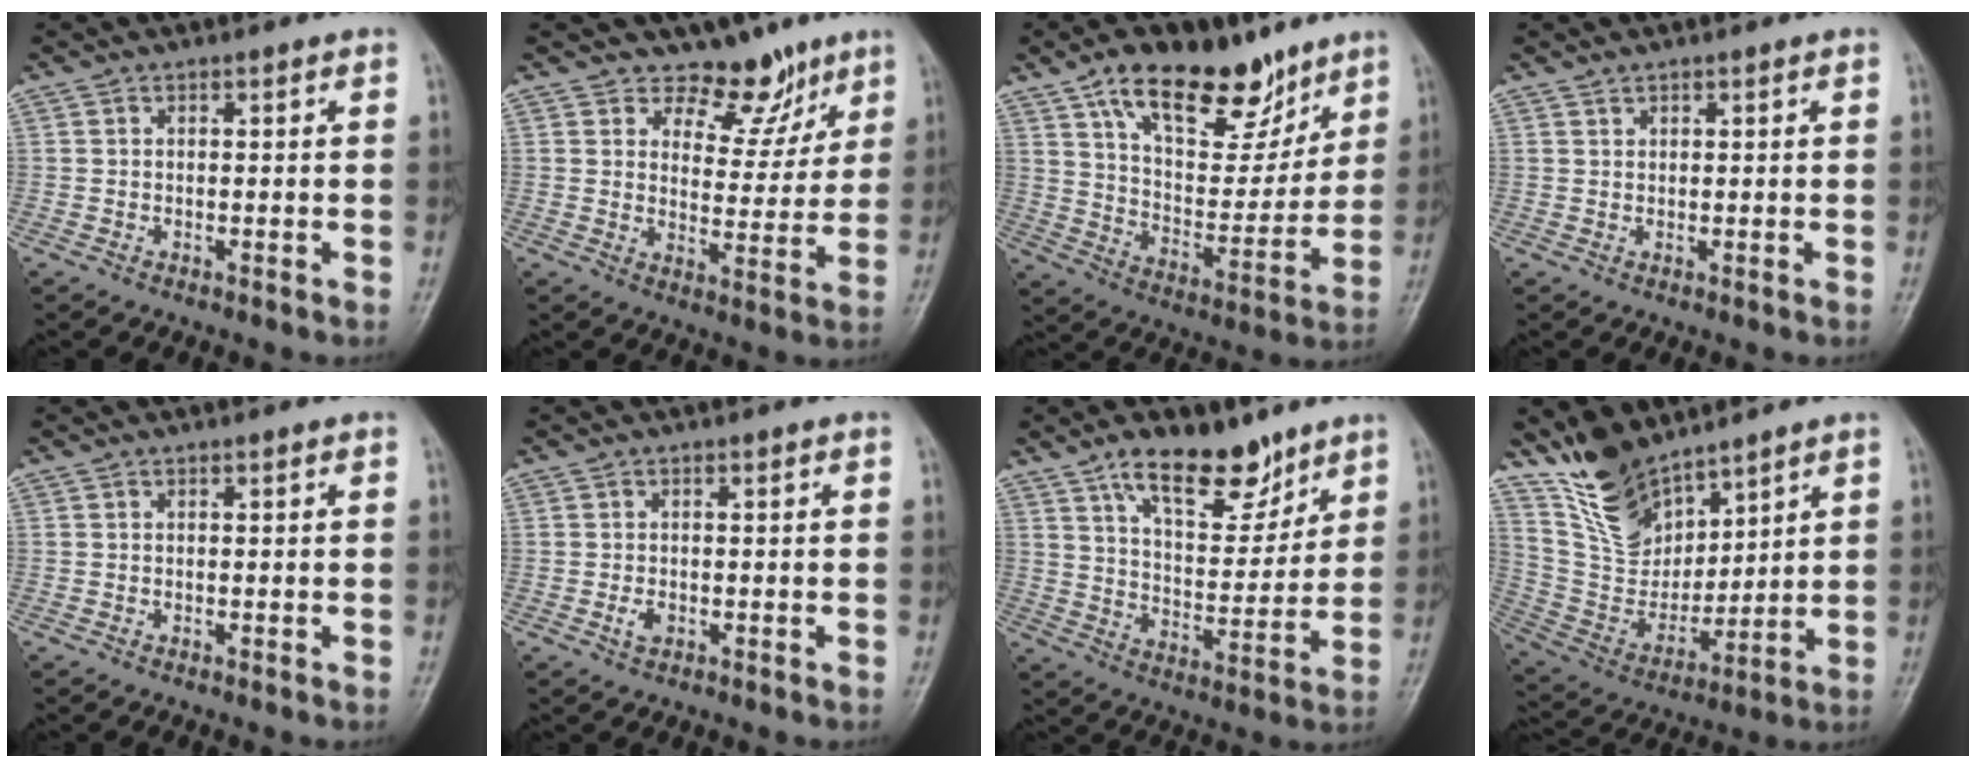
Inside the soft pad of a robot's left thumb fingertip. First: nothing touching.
{"total": 8.4, "force": [6.4, 4.8, 2.3], "torque": [0.009, -0.044, 0.101]}
{"total": 21.3, "force": [13.4, 10.2, 13.1], "torque": [-0.157, -0.057, 0.227]}
{"total": 0.8, "force": [0.7, 0.3, 0.1], "torque": [0.001, -0.005, 0.012]}
{"total": 0.0}
{"total": 1.7, "force": [-0.7, 1.1, 1.1], "torque": [-0.018, 0.001, -0.011]}
{"total": 14.1, "force": [9.5, 6.5, 8.1], "torque": [-0.090, -0.063, 0.164]}
{"total": 13.8, "force": [10.7, 6.4, 5.9], "torque": [-0.079, -0.065, 0.223]}